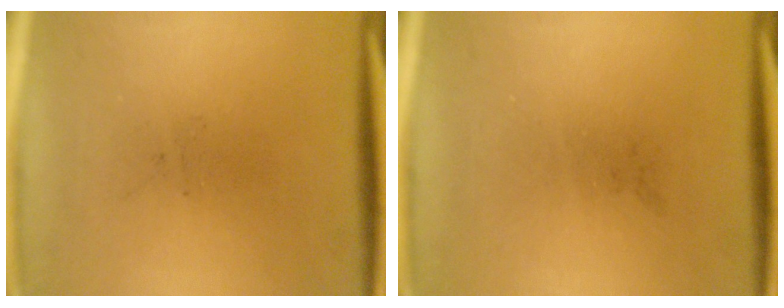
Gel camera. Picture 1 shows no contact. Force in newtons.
{"total": 0.0}